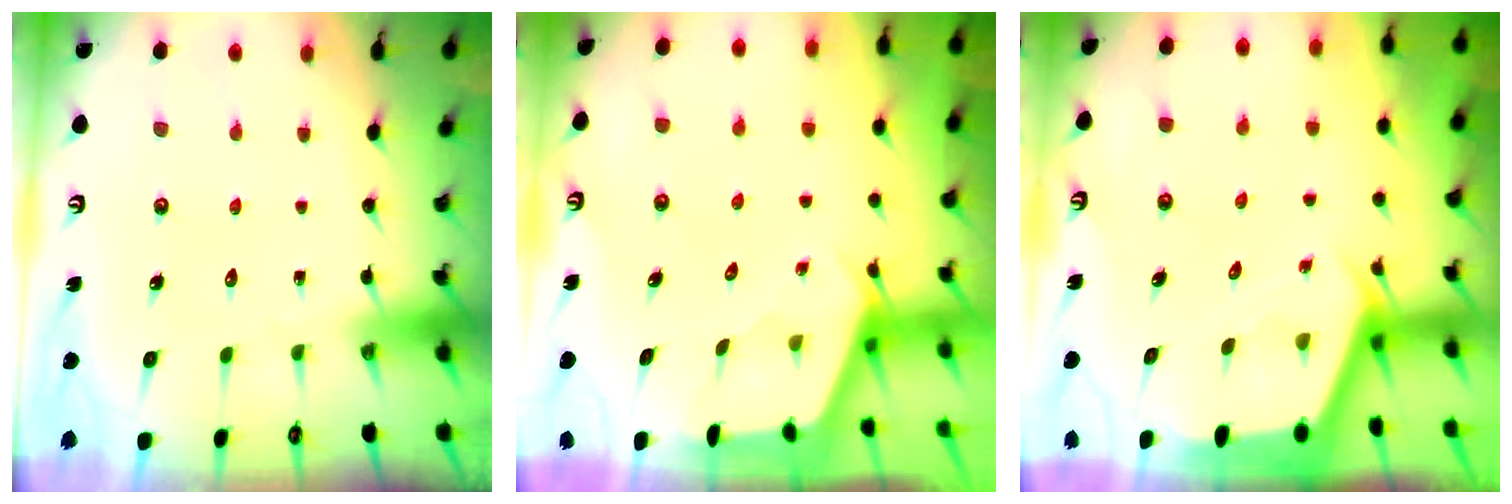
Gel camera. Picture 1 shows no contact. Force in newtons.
{"total": 2.4, "press": 2.4, "slide": 0.3}
{"total": 2.3, "press": 2.3, "slide": 0.2}